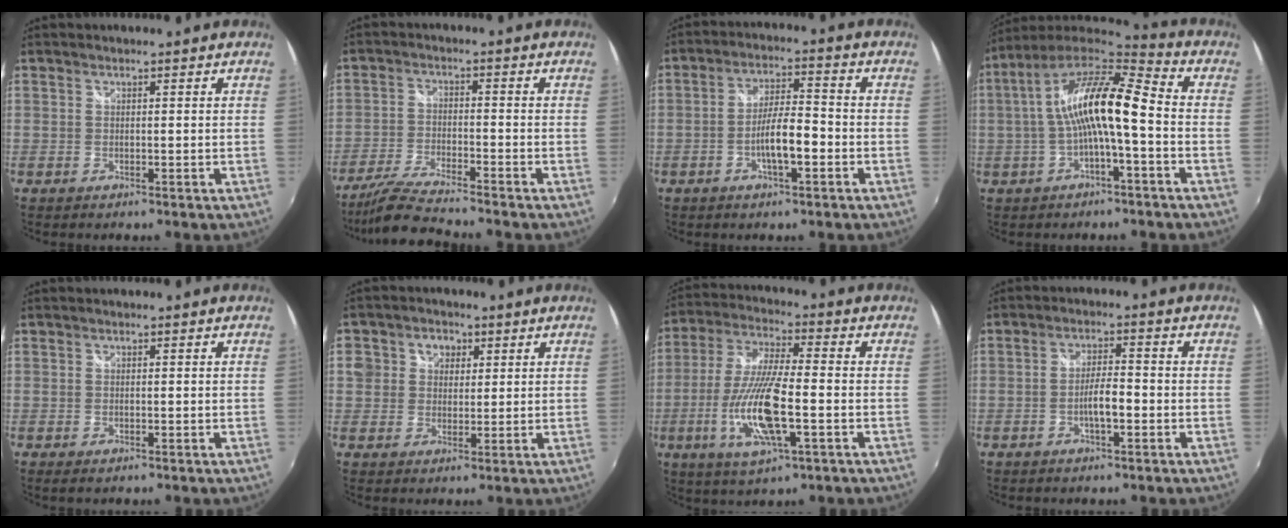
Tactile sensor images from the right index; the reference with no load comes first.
{"total": 8.6, "force": [-7.8, 0.1, 3.6], "torque": [-0.090, -0.011, -0.151]}
{"total": 7.5, "force": [-2.7, 1.6, 6.8], "torque": [-0.123, 0.004, -0.045]}
{"total": 14.5, "force": [-0.9, 3.1, 14.1], "torque": [-0.263, 0.022, -0.021]}
{"total": 0.8, "force": [-0.2, 0.3, 0.7], "torque": [-0.015, -0.001, -0.004]}
{"total": 5.7, "force": [1.1, 5.3, 1.8], "torque": [-0.034, 0.018, 0.015]}
{"total": 15.4, "force": [-4.3, 3.7, 14.3], "torque": [-0.296, -0.015, -0.081]}
{"total": 4.7, "force": [-1.7, 1.0, 4.2], "torque": [-0.079, 0.003, -0.029]}